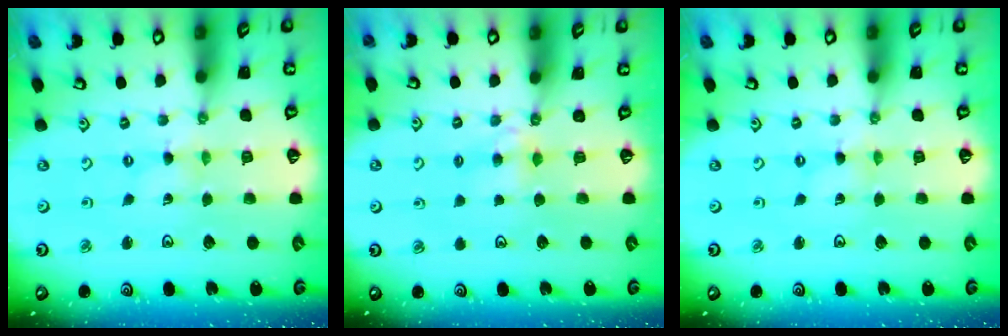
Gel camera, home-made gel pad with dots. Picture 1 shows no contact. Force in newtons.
{"total": 4.8, "press": 4.8, "slide": 0.6}
{"total": 0.0}